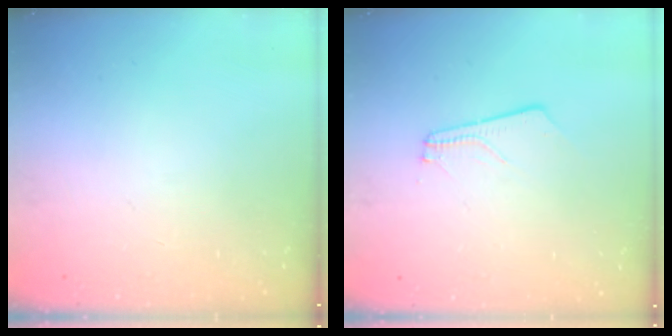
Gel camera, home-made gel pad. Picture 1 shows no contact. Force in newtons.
{"total": 2.4, "press": 2.4, "slide": 0.4}